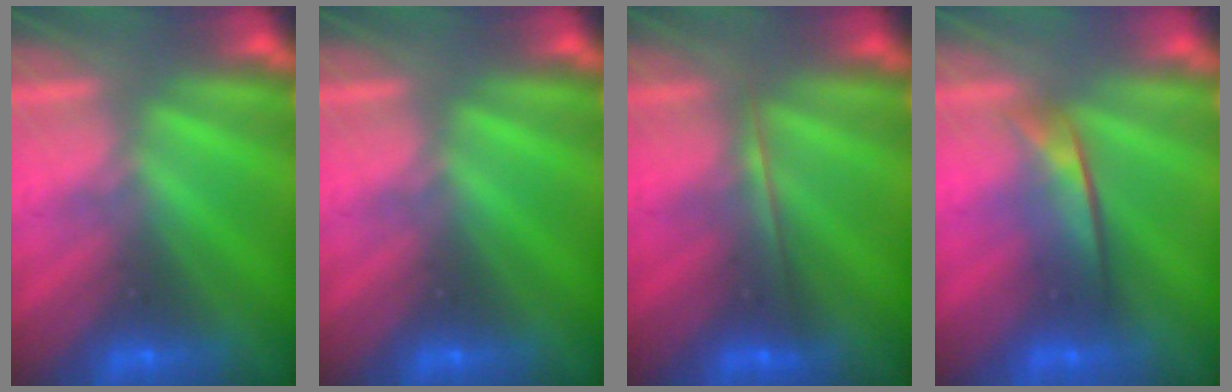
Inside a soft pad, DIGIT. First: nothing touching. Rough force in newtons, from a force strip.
{"total": 0.0}
{"total": 1.8}
{"total": 2.0}